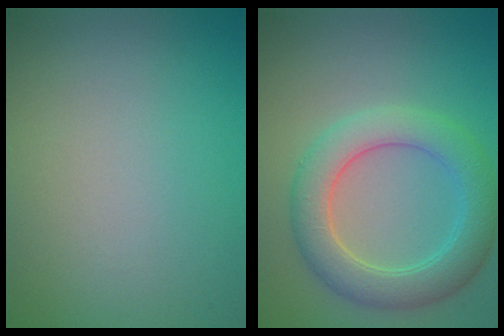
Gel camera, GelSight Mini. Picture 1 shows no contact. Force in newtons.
{"total": 5.2, "press": 5.2, "slide": 0.5}